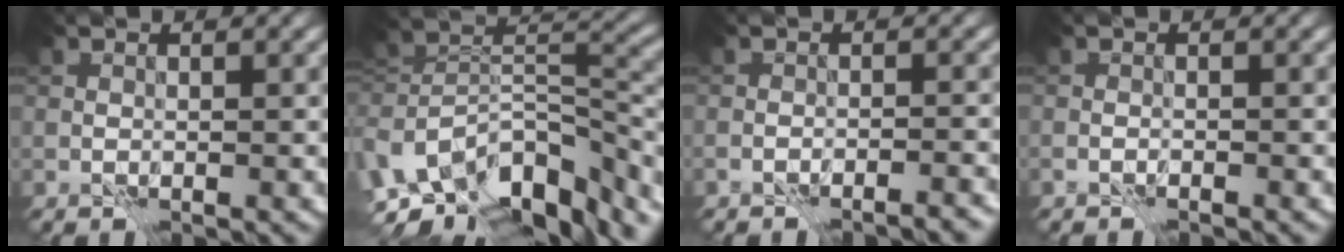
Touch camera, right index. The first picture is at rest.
{"total": 12.7, "force": [-5.4, 6.8, 9.3], "torque": [-0.172, 0.003, -0.072]}
{"total": 3.2, "force": [-3.0, 0.3, 1.0], "torque": [-0.017, 0.005, -0.042]}
{"total": 0.7, "force": [-0.7, 0.0, 0.1], "torque": [-0.003, -0.003, -0.016]}